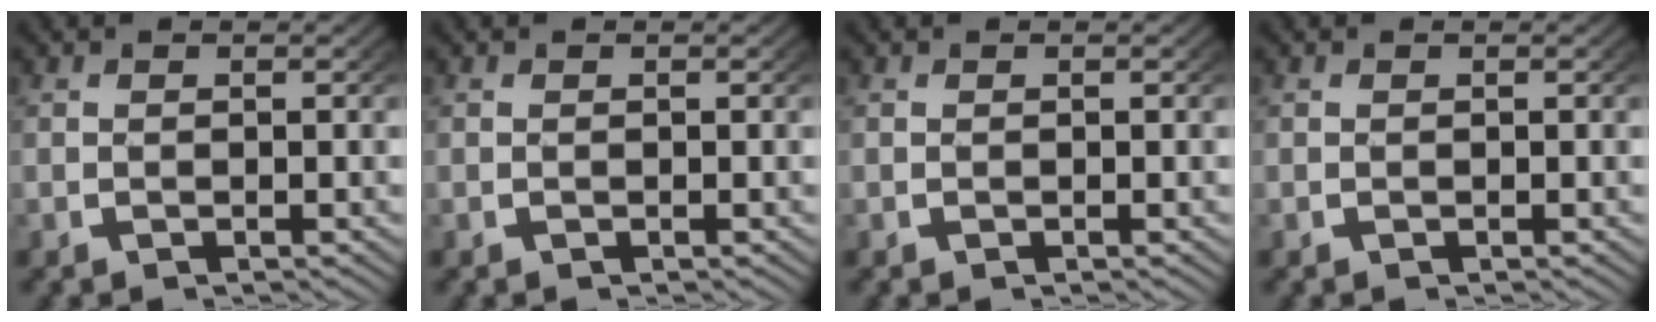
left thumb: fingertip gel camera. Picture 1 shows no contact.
{"total": 0.0}
{"total": 0.0}
{"total": 0.0}